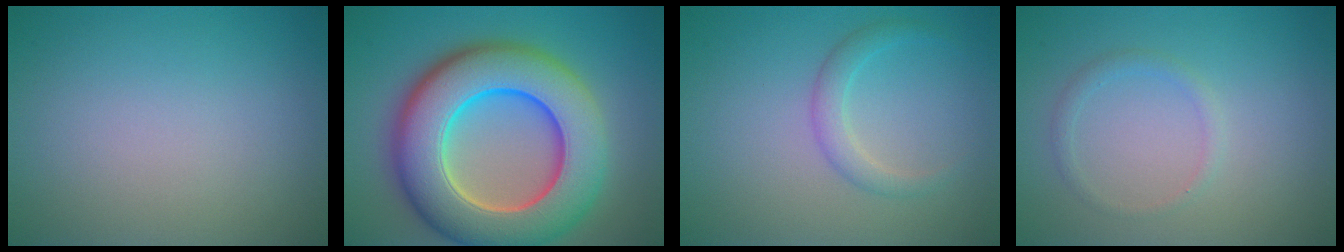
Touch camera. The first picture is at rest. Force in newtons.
{"total": 13.0, "press": 13.0, "slide": 0.5}
{"total": 1.9, "press": 1.9, "slide": 0.1}
{"total": 1.2, "press": 1.2, "slide": 0.1}